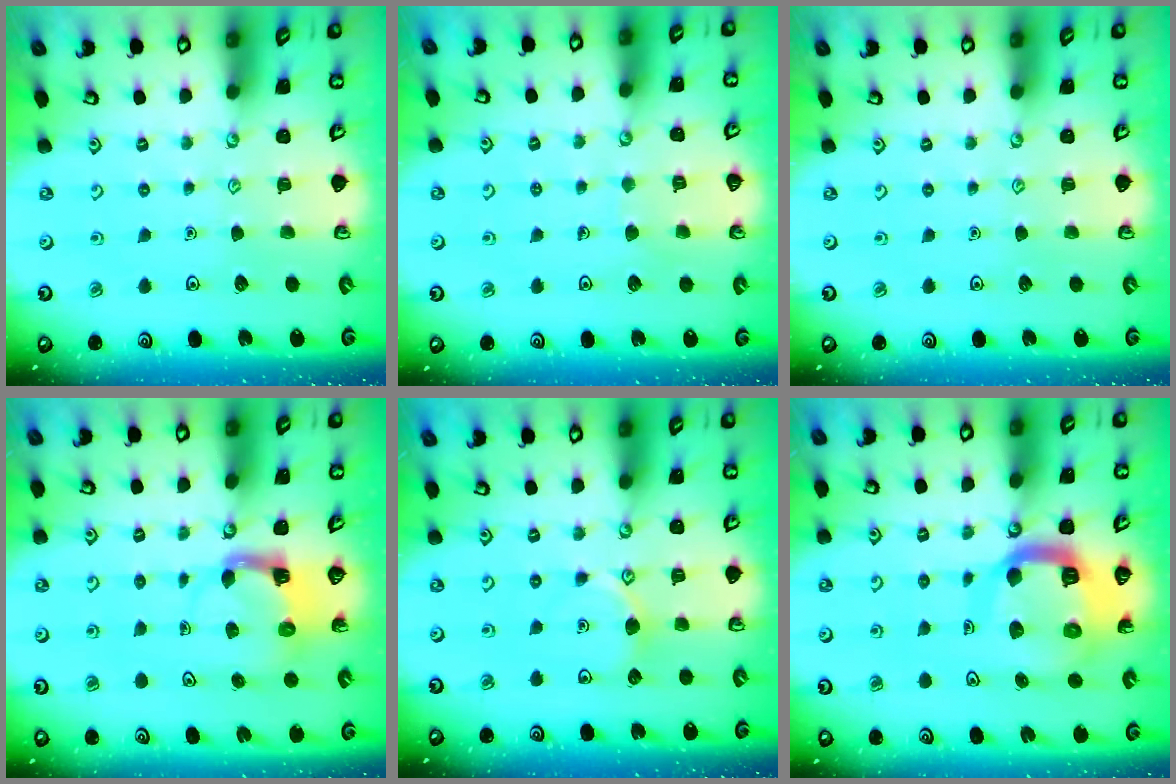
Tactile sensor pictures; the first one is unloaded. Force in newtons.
{"total": 4.0, "press": 4.0, "slide": 0.3}
{"total": 0.0}
{"total": 4.0, "press": 3.9, "slide": 0.7}
{"total": 5.1, "press": 5.1, "slide": 0.8}
{"total": 14.4, "press": 14.3, "slide": 1.7}